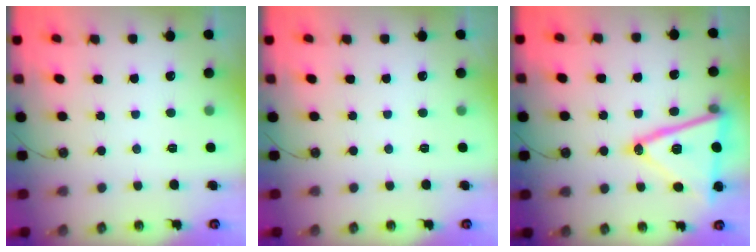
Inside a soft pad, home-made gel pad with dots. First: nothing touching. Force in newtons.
{"total": 0.0}
{"total": 20.4, "press": 20.1, "slide": 3.4}